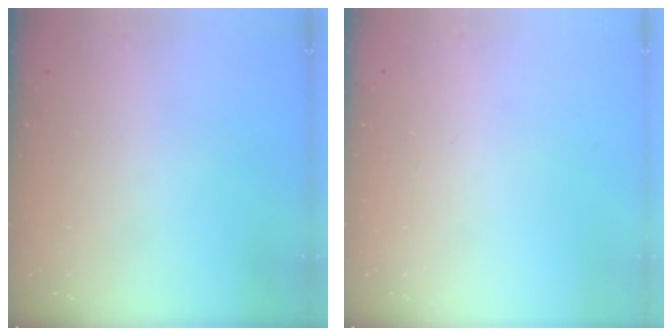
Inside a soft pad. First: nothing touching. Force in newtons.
{"total": 0.0}